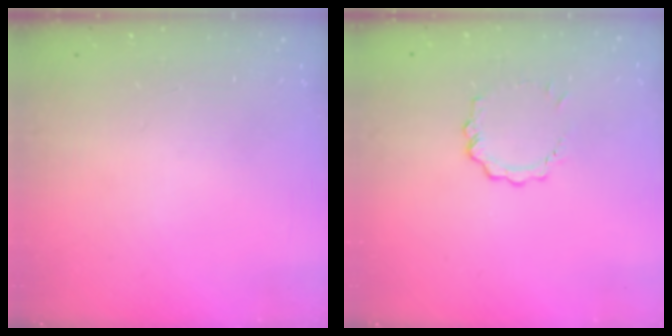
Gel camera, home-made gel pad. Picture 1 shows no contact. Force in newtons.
{"total": 4.0, "press": 3.9, "slide": 0.4}